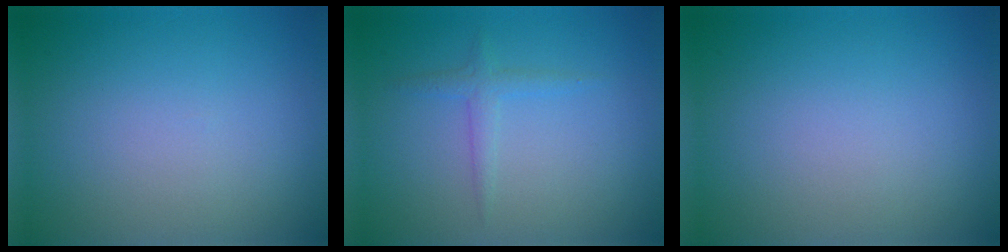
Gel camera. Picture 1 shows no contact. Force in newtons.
{"total": 1.3, "press": 1.3, "slide": 0.0}
{"total": 0.0}